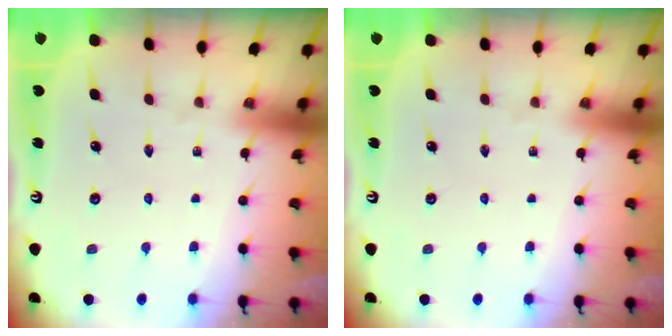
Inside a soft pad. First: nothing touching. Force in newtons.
{"total": 0.0}